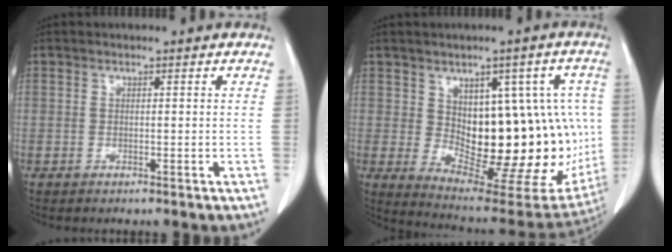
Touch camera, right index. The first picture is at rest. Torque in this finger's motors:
{"motor_torque": [1.26, 0.60, 0.71, 0.10]}